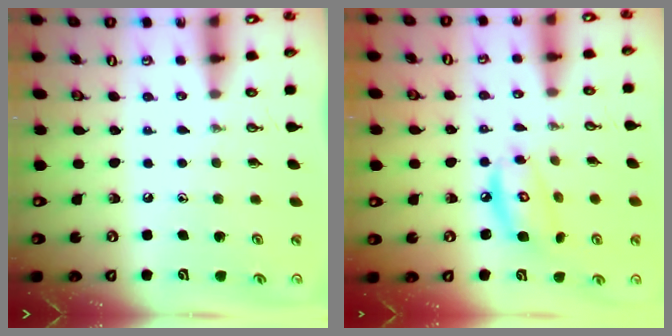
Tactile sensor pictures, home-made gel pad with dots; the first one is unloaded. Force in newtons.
{"total": 8.9, "press": 8.9, "slide": 0.8}